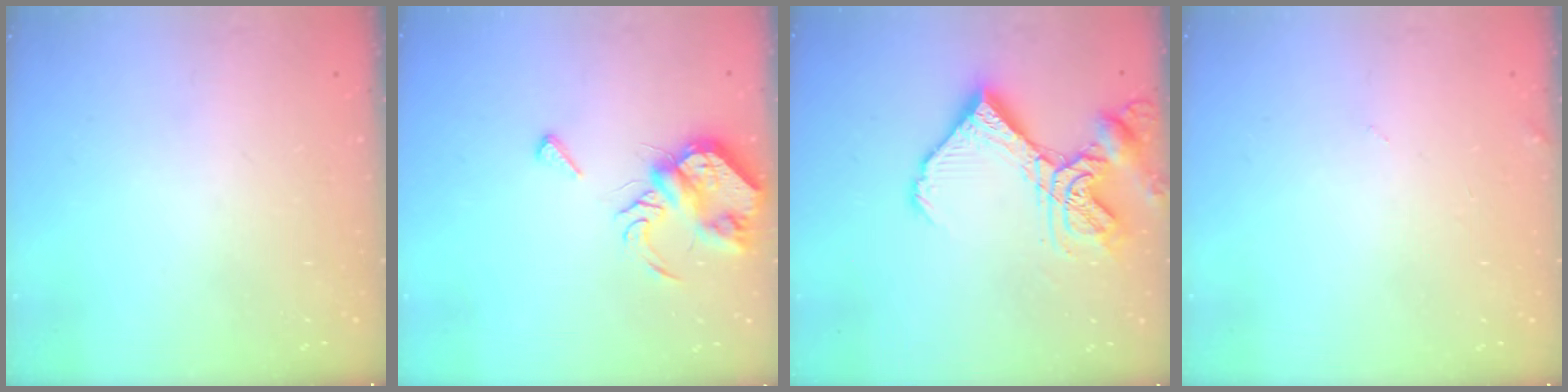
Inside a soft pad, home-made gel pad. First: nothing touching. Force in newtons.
{"total": 8.1, "press": 8.1, "slide": 0.5}
{"total": 15.6, "press": 15.5, "slide": 1.9}
{"total": 2.2, "press": 2.2, "slide": 0.2}